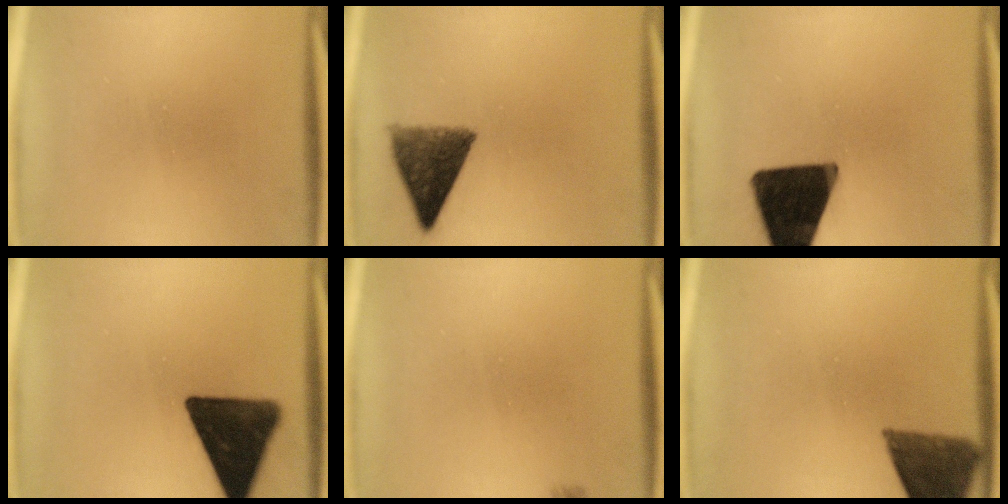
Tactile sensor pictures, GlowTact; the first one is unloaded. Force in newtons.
{"total": 8.8}
{"total": 18.9}
{"total": 16.7}
{"total": 1.1}
{"total": 9.0}